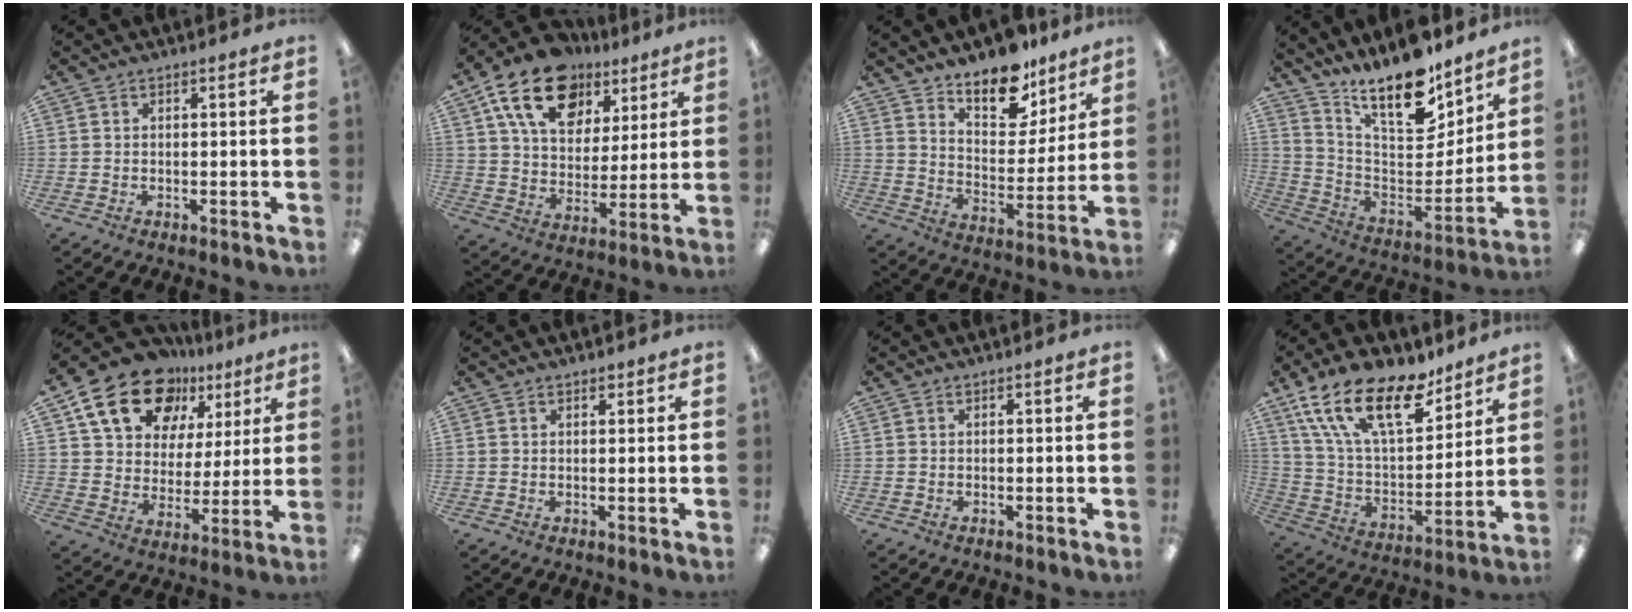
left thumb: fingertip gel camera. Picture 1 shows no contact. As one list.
[{"total": 19.0, "force": [10.6, 12.3, 9.8], "torque": [-0.169, -0.039, 0.195]}, {"total": 13.5, "force": [11.3, 5.8, 4.5], "torque": [-0.071, -0.086, 0.208]}, {"total": 18.1, "force": [14.9, 5.9, 8.4], "torque": [-0.143, -0.120, 0.261]}, {"total": 19.0, "force": [11.7, 12.2, 8.6], "torque": [-0.147, -0.062, 0.215]}, {"total": 1.1, "force": [0.9, 0.5, 0.4], "torque": [-0.001, -0.003, 0.014]}, {"total": 0.0}, {"total": 21.5, "force": [13.8, 9.7, 13.3], "torque": [-0.241, -0.076, 0.245]}]